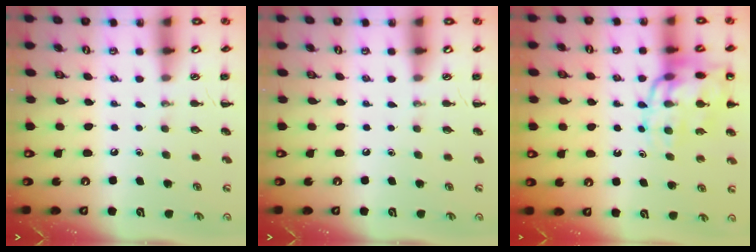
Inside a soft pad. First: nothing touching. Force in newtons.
{"total": 0.0}
{"total": 15.2, "press": 15.0, "slide": 2.0}